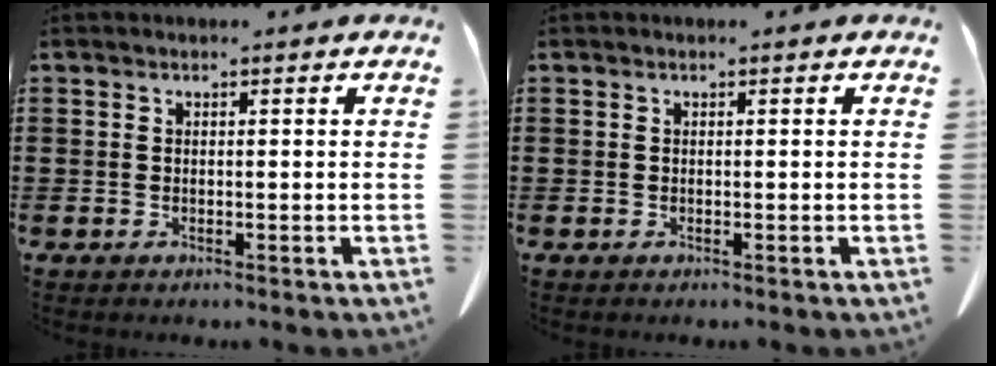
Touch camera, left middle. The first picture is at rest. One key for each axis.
{"total": 0.0}